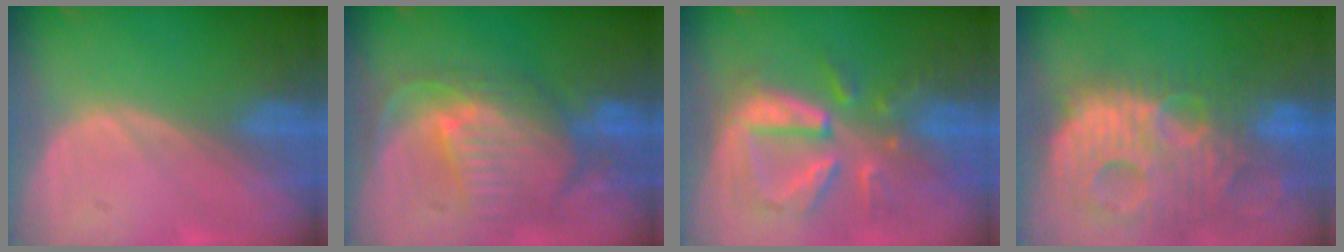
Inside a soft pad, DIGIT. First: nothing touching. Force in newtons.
{"total": 10.5, "press": 9.3, "slide": 4.8}
{"total": 9.9, "press": 9.0, "slide": 4.1}
{"total": 14.3, "press": 12.3, "slide": 7.2}